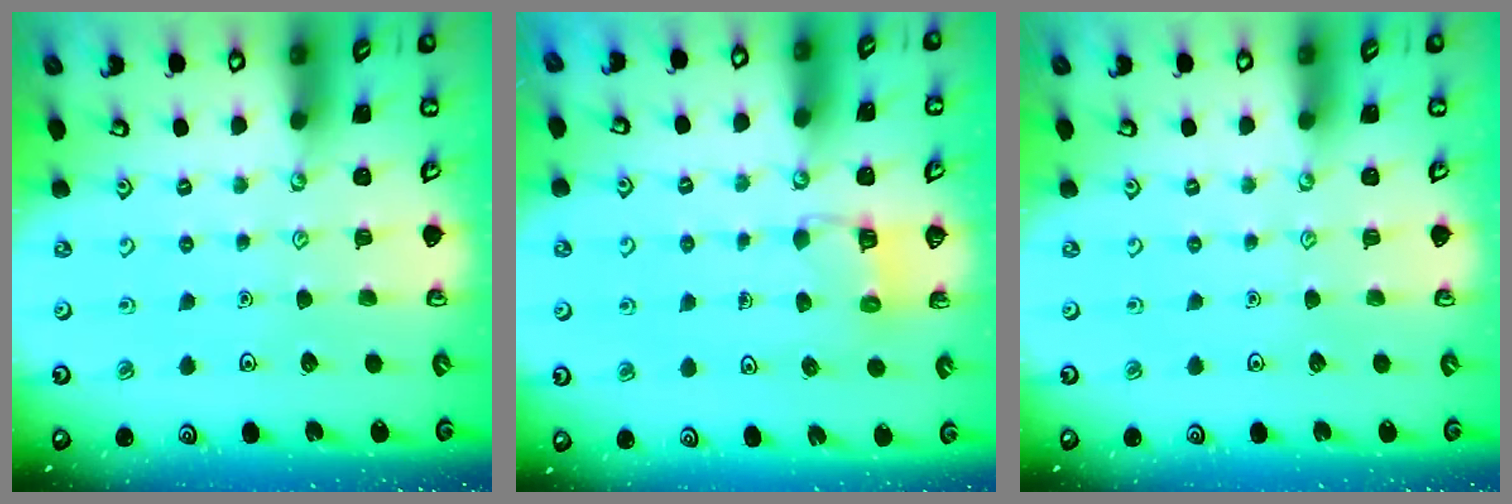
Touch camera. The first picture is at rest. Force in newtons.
{"total": 4.0, "press": 3.9, "slide": 0.2}
{"total": 0.0}